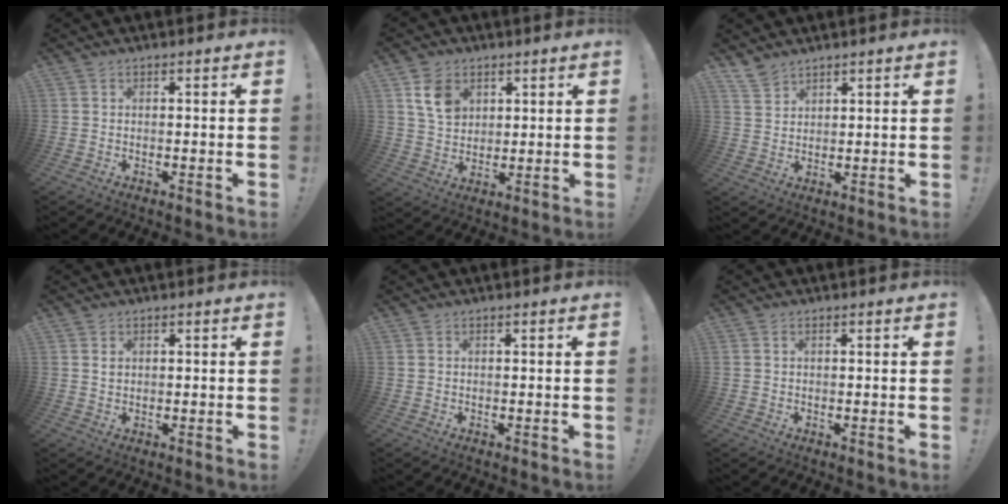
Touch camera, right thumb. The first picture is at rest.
{"total": 9.3, "force": [4.2, 7.1, 4.3], "torque": [-0.056, -0.013, 0.082]}
{"total": 5.3, "force": [4.4, 2.6, 1.3], "torque": [-0.020, -0.030, 0.084]}
{"total": 1.3, "force": [0.6, 1.0, 0.4], "torque": [0.006, -0.003, 0.009]}
{"total": 0.0}
{"total": 0.6, "force": [0.2, 0.4, 0.4], "torque": [-0.013, 0.005, 0.005]}